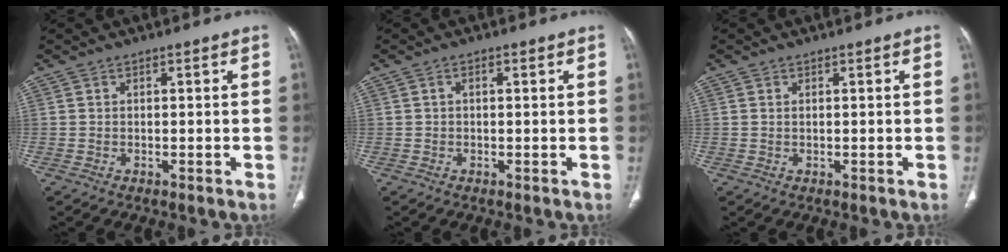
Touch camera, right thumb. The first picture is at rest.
{"total": 1.0, "force": [0.2, 0.5, 0.9], "torque": [-0.020, 0.007, 0.004]}
{"total": 0.5, "force": [0.2, 0.2, 0.4], "torque": [-0.013, 0.003, 0.006]}